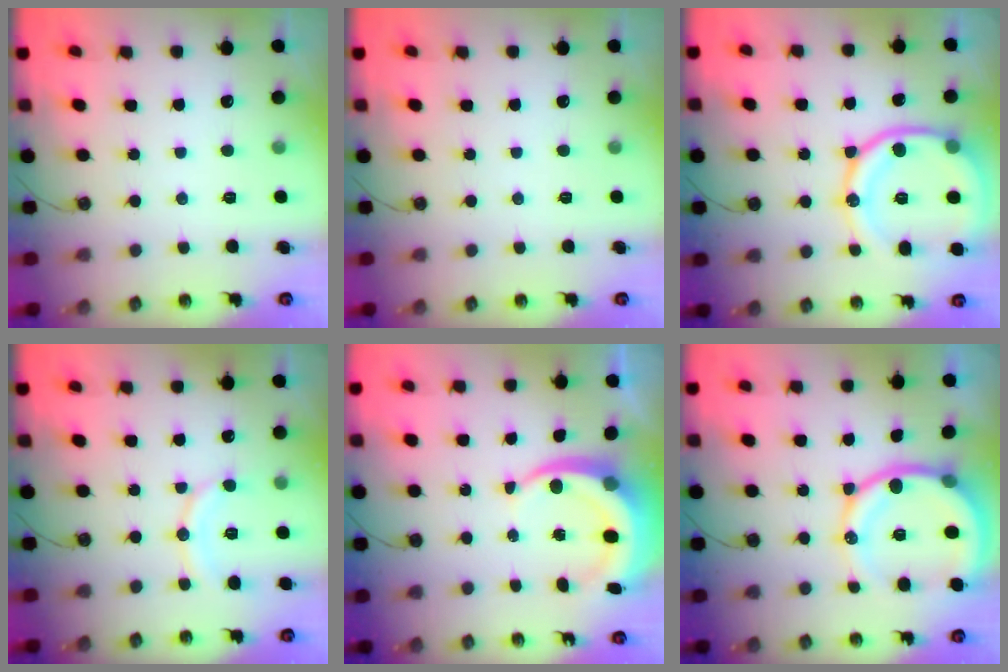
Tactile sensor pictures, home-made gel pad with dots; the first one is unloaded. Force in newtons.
{"total": 0.0}
{"total": 18.9, "press": 18.8, "slide": 2.3}
{"total": 8.9, "press": 8.9, "slide": 1.0}
{"total": 9.2, "press": 9.0, "slide": 1.8}
{"total": 16.7, "press": 16.6, "slide": 2.3}